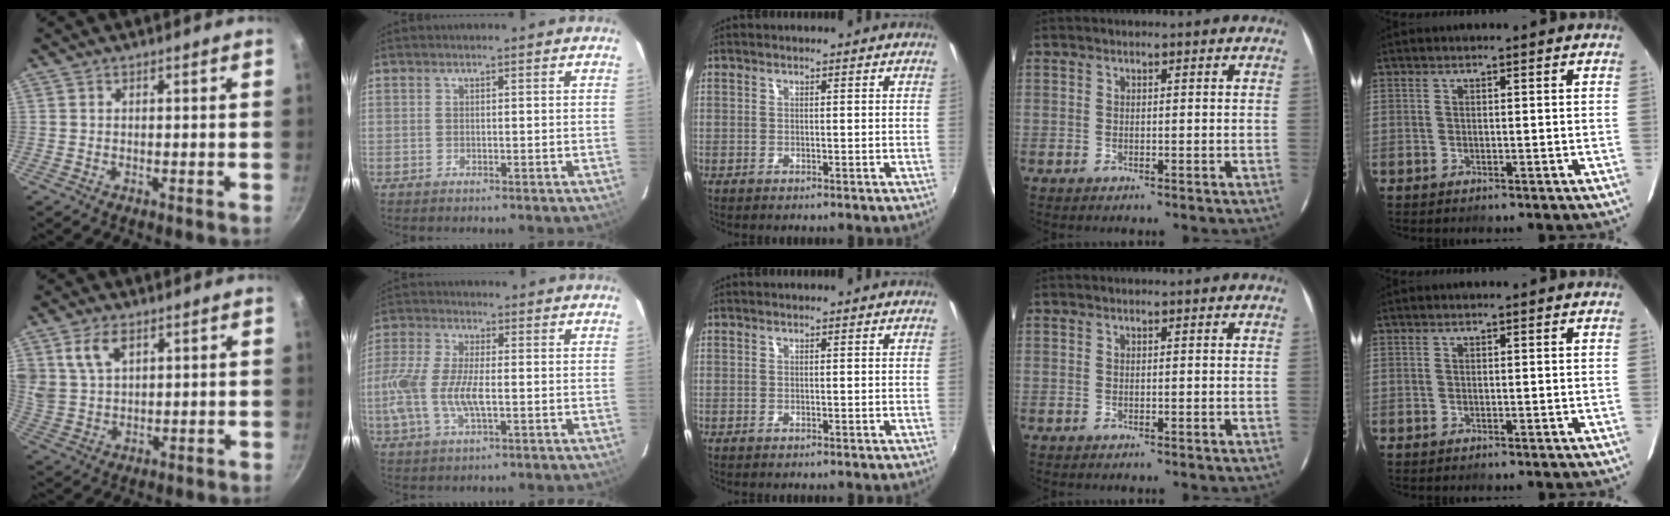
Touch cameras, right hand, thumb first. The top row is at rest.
{"thumb": {"total": 7.1, "force": [3.4, 4.3, 4.4], "torque": [-0.073, -0.012, 0.074]}, "index": {"total": 10.3, "force": [-1.8, 3.9, 9.4], "torque": [-0.211, 0.000, -0.038]}}